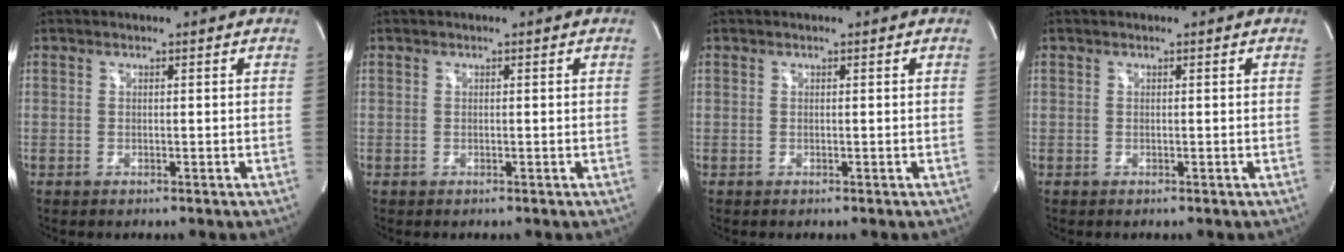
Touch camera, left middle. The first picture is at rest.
{"total": 0.0}
{"total": 0.0}
{"total": 0.0}